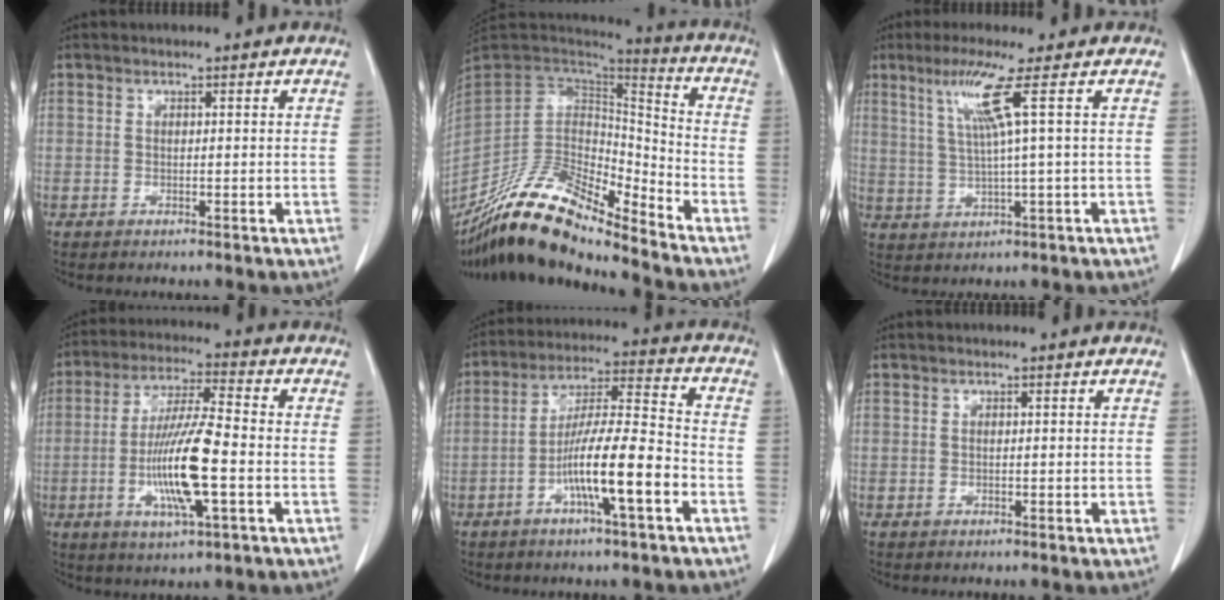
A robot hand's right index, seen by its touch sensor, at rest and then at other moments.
{"total": 20.9, "force": [-17.5, 4.2, 10.7], "torque": [-0.219, 0.005, -0.328]}
{"total": 6.7, "force": [2.5, -1.7, 5.9], "torque": [-0.123, 0.002, 0.059]}
{"total": 13.1, "force": [-3.0, 1.6, 12.7], "torque": [-0.246, -0.007, -0.055]}
{"total": 12.4, "force": [-4.8, 0.9, 11.4], "torque": [-0.208, 0.007, -0.084]}
{"total": 0.0}